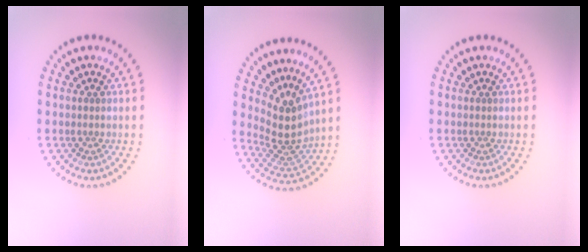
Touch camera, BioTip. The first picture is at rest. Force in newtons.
{"total": 3.8, "press": 2.7, "slide": 2.6}
{"total": 0.0}